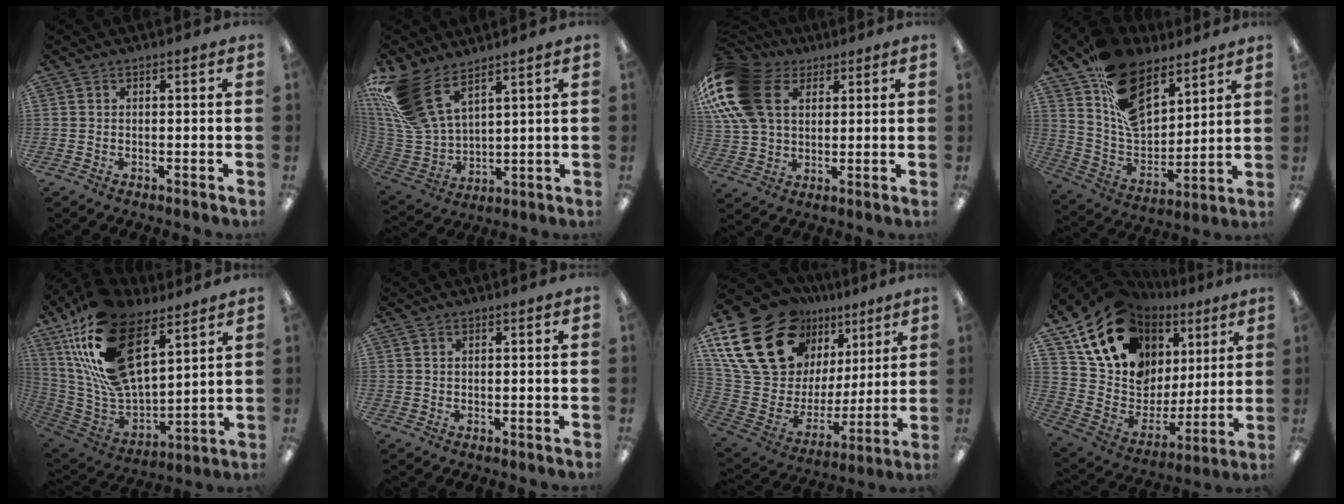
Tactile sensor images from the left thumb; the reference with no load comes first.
{"total": 17.3, "force": [10.9, 8.9, 10.1], "torque": [-0.254, -0.051, 0.205]}
{"total": 21.2, "force": [6.9, 15.0, 13.3], "torque": [-0.306, -0.006, 0.125]}
{"total": 18.3, "force": [10.9, 10.5, 10.3], "torque": [-0.187, -0.055, 0.209]}
{"total": 23.8, "force": [13.0, 12.5, 15.5], "torque": [-0.317, -0.073, 0.236]}
{"total": 0.7, "force": [0.5, 0.4, 0.3], "torque": [-0.007, 0.003, 0.009]}
{"total": 25.1, "force": [15.1, 15.5, 12.7], "torque": [-0.255, -0.091, 0.295]}
{"total": 17.9, "force": [11.7, 11.4, 7.4], "torque": [-0.152, -0.076, 0.221]}